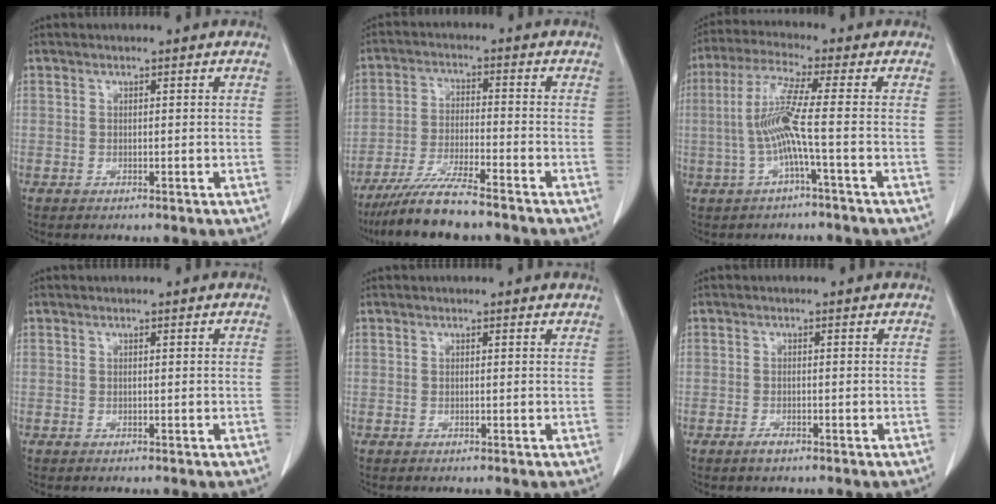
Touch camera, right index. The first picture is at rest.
{"total": 8.8, "force": [-7.3, 0.1, 4.9], "torque": [-0.090, -0.027, -0.133]}
{"total": 7.4, "force": [-1.1, -0.7, 7.3], "torque": [-0.157, 0.012, -0.023]}
{"total": 0.0}
{"total": 0.9, "force": [0.9, 0.2, 0.1], "torque": [-0.009, -0.003, 0.003]}
{"total": 1.0, "force": [-0.7, 0.3, 0.7], "torque": [-0.011, 0.000, -0.011]}